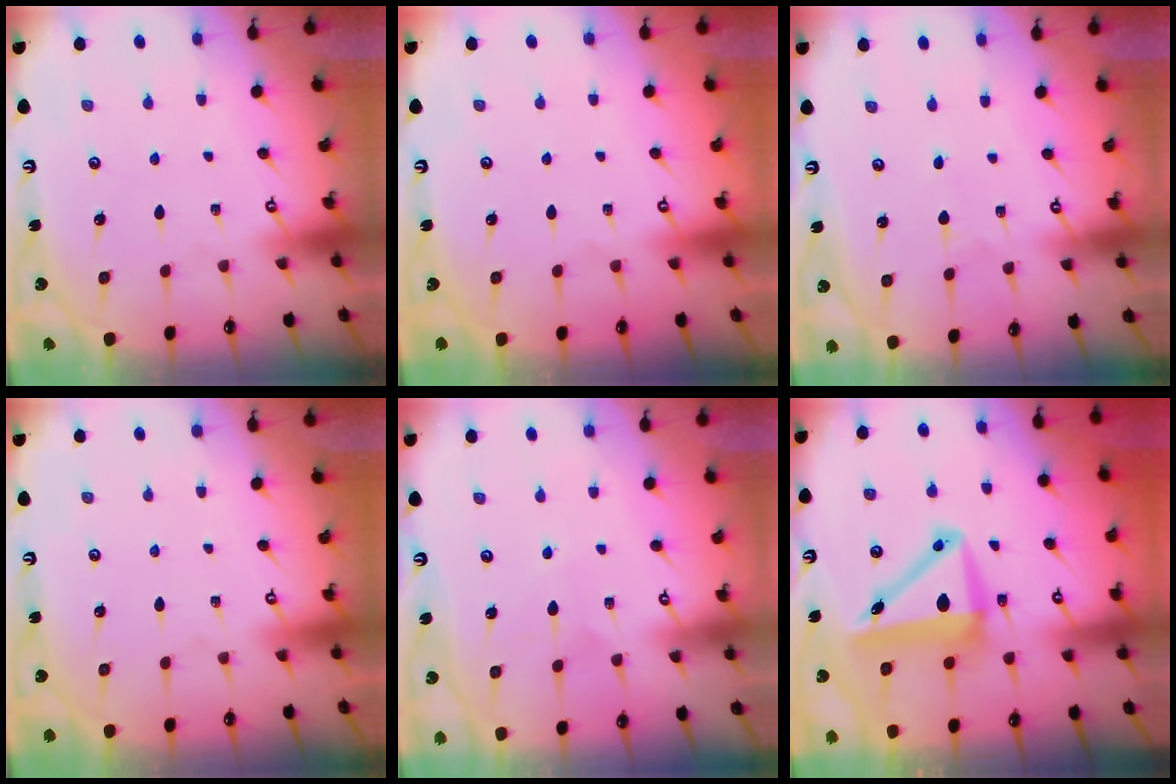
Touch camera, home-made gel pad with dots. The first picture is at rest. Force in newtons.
{"total": 0.0}
{"total": 0.5, "press": 0.5, "slide": 0.1}
{"total": 0.0}
{"total": 4.5, "press": 4.4, "slide": 0.5}
{"total": 9.2, "press": 8.9, "slide": 2.4}